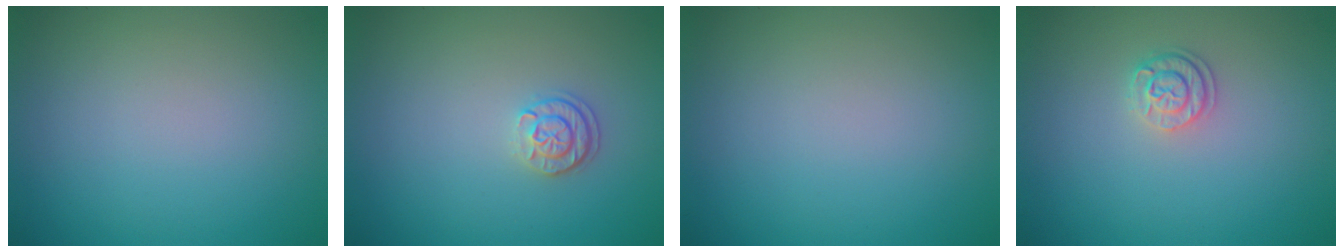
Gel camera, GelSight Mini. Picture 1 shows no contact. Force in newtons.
{"total": 1.7, "press": 1.6, "slide": 0.7}
{"total": 0.0}
{"total": 1.9, "press": 1.7, "slide": 0.9}